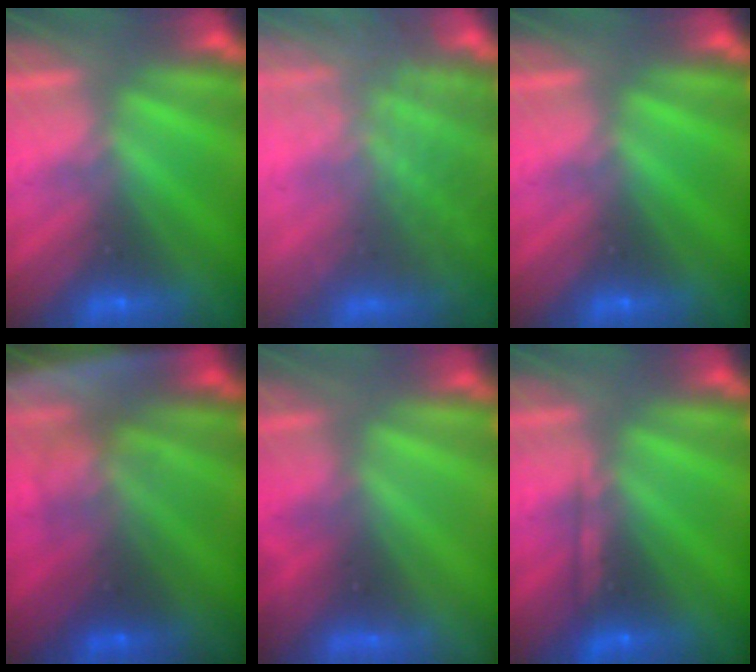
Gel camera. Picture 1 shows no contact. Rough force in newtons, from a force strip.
{"total": 7.6}
{"total": 0.0}
{"total": 5.8}
{"total": 5.3}
{"total": 2.2}